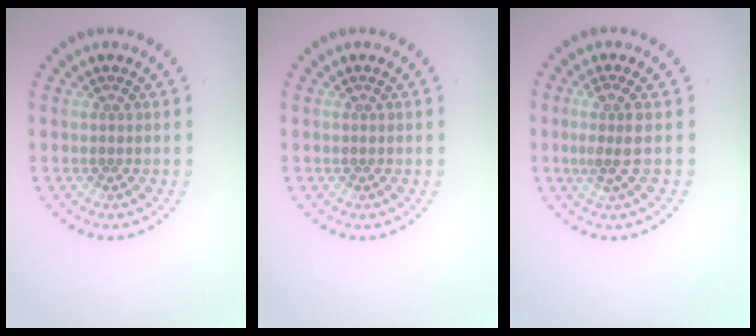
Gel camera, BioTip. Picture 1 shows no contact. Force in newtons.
{"total": 0.0}
{"total": 2.1, "press": 1.5, "slide": 1.4}